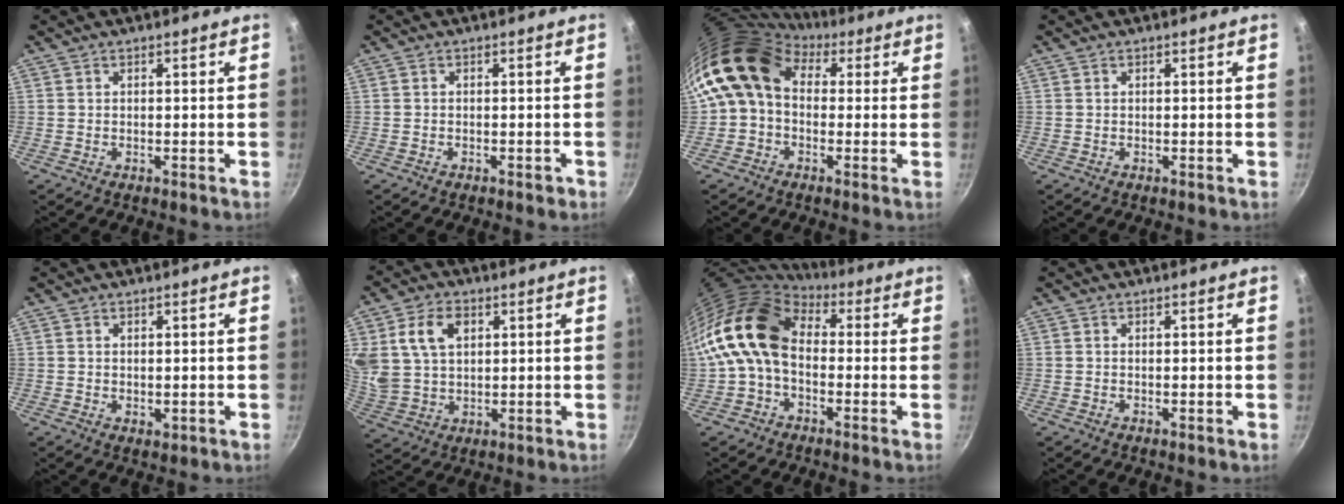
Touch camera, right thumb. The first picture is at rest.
{"total": 1.1, "force": [-0.7, 0.6, 0.6], "torque": [-0.002, 0.011, -0.003]}
{"total": 11.5, "force": [2.2, 8.8, 7.0], "torque": [-0.110, 0.018, 0.013]}
{"total": 0.0}
{"total": 1.2, "force": [0.4, 0.8, 0.7], "torque": [-0.007, -0.010, 0.005]}
{"total": 11.0, "force": [3.7, 7.6, 7.0], "torque": [-0.119, -0.008, 0.076]}
{"total": 14.5, "force": [0.1, 10.2, 10.4], "torque": [-0.171, 0.033, -0.019]}
{"total": 0.0}